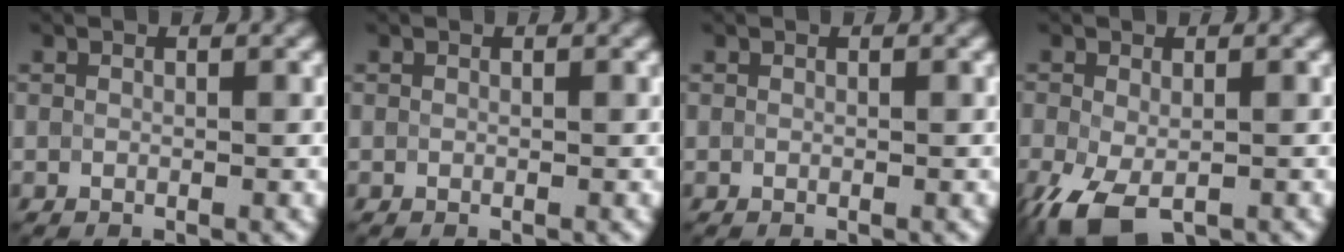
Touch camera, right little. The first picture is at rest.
{"total": 0.0}
{"total": 0.0}
{"total": 4.6, "force": [-2.6, 2.0, 3.2], "torque": [-0.077, -0.007, -0.036]}